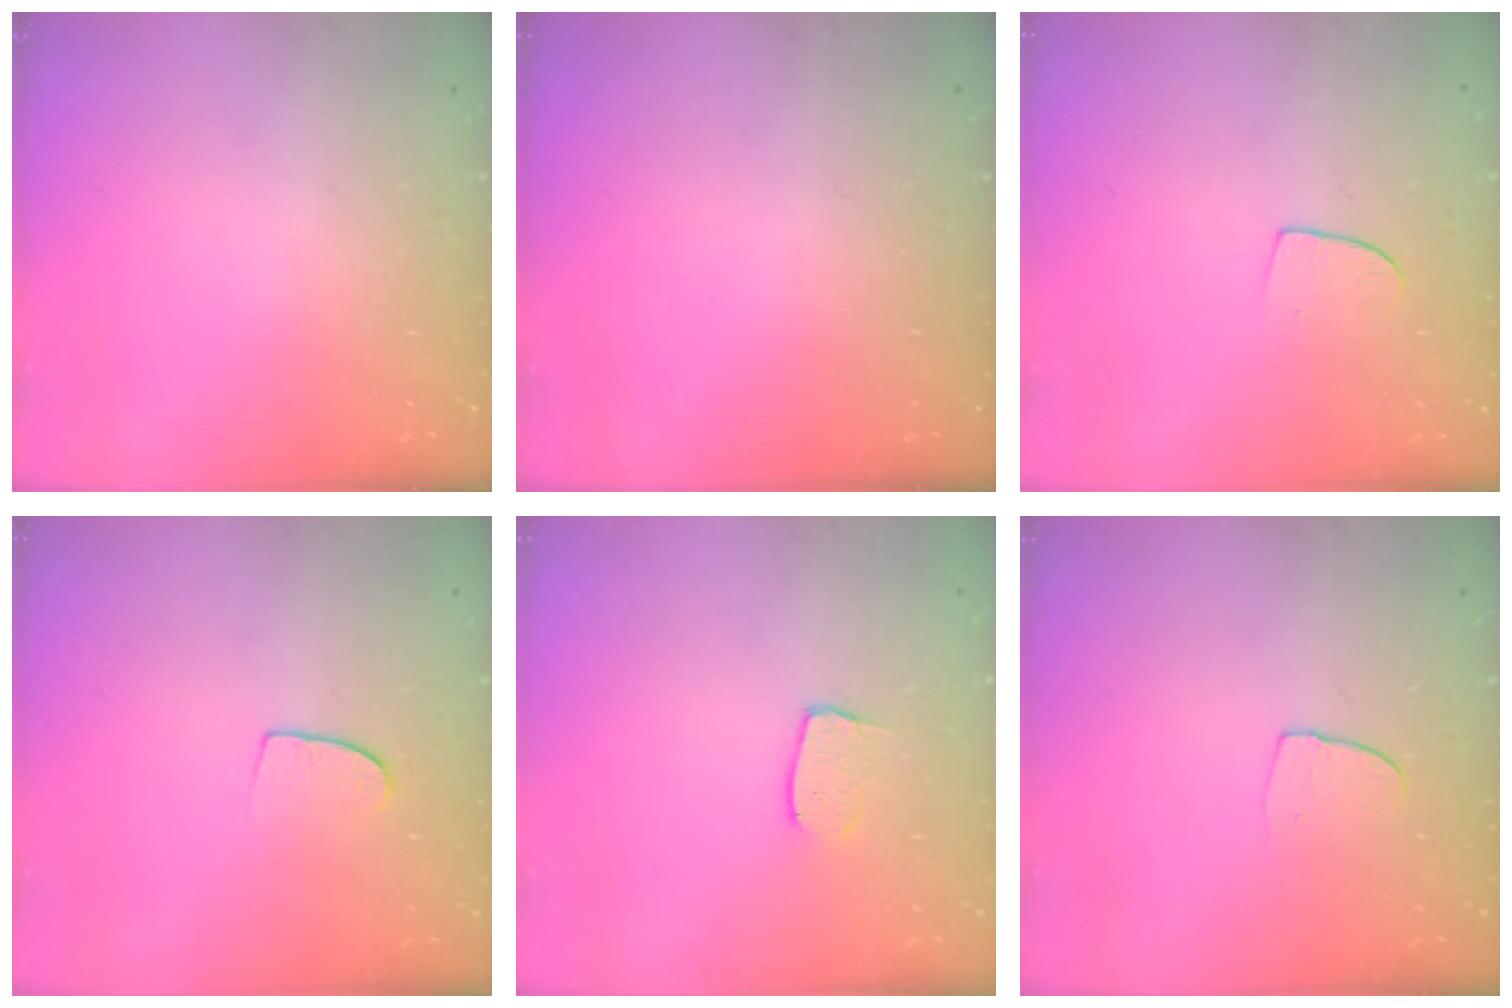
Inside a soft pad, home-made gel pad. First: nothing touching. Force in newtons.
{"total": 0.0}
{"total": 6.3, "press": 6.3, "slide": 0.5}
{"total": 6.8, "press": 6.8, "slide": 0.6}
{"total": 4.3, "press": 4.3, "slide": 0.3}
{"total": 5.0, "press": 4.9, "slide": 0.5}